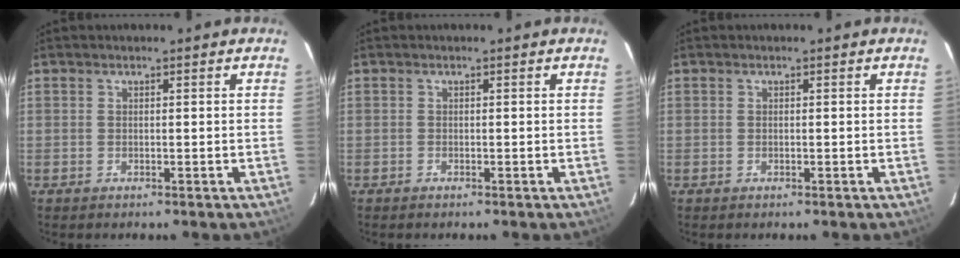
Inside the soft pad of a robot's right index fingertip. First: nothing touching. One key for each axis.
{"total": 0.0}
{"total": 0.0}